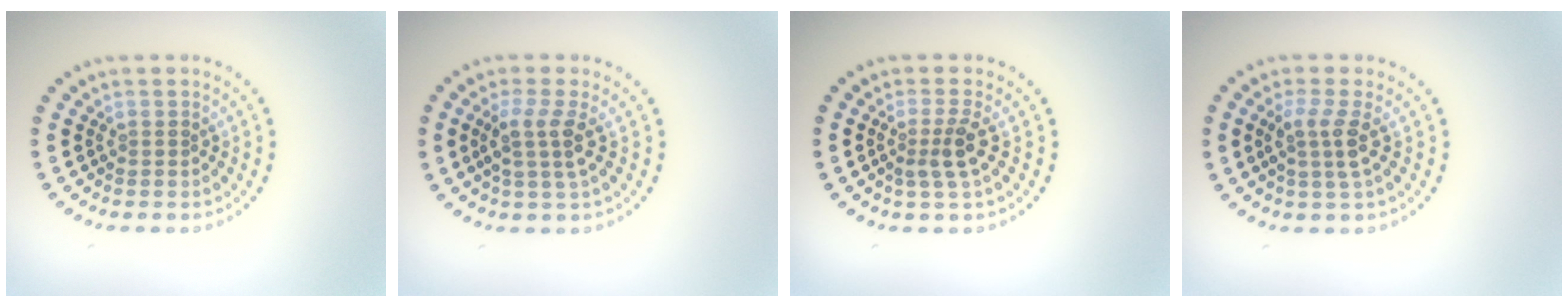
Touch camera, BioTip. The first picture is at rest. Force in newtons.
{"total": 2.7, "press": 2.2, "slide": 1.6}
{"total": 2.4, "press": 1.8, "slide": 1.6}
{"total": 2.5, "press": 2.0, "slide": 1.5}